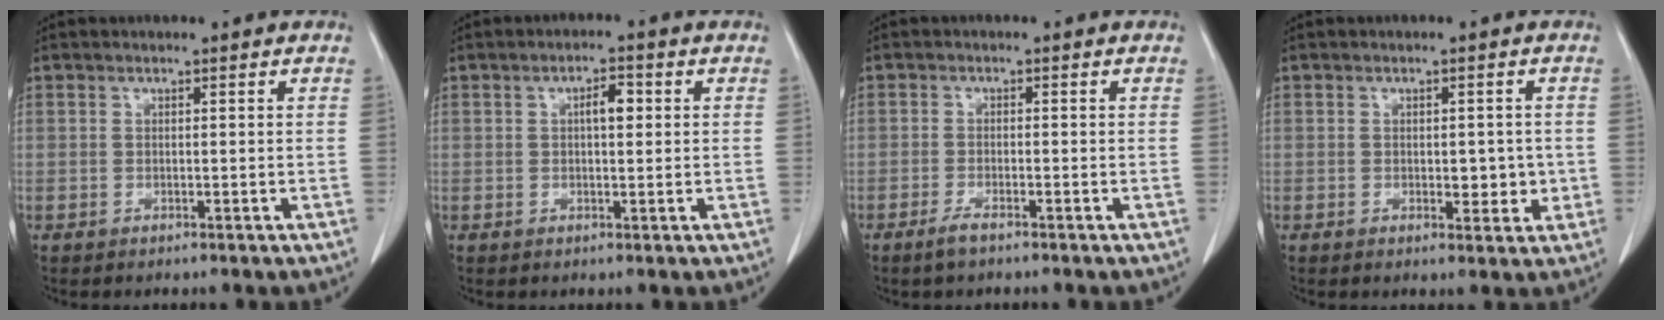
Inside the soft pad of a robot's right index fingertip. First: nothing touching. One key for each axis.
{"total": 3.0, "fx": 0.6, "fy": 1.1, "fz": 2.7, "tx": -0.045, "ty": 0.005, "tz": 0.008}
{"total": 2.3, "fx": -1.7, "fy": 0.3, "fz": 1.5, "tx": -0.035, "ty": -0.003, "tz": -0.033}
{"total": 3.5, "fx": -0.3, "fy": 2.0, "fz": 2.9, "tx": -0.027, "ty": -0.001, "tz": 0.002}